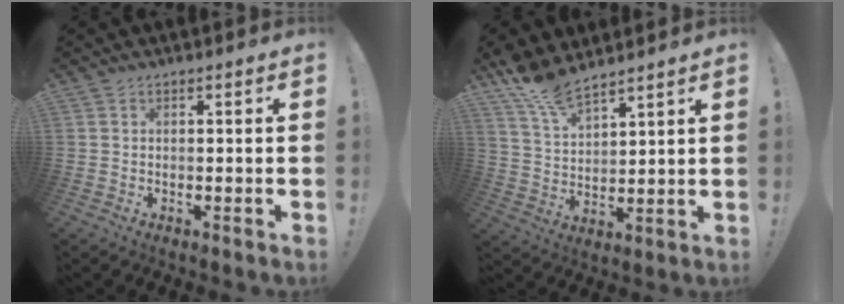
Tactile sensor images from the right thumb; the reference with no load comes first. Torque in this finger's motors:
{"motor_torque": [0.26, 1.97, 0.75, 0.63, 0.02]}